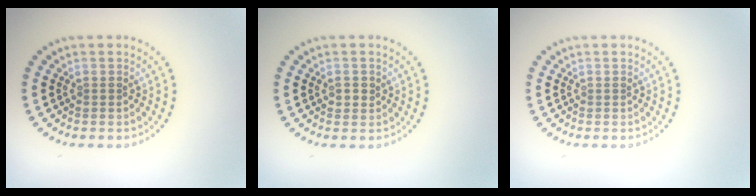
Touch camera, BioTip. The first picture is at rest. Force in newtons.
{"total": 1.0, "press": 1.0, "slide": 0.2}
{"total": 0.0}